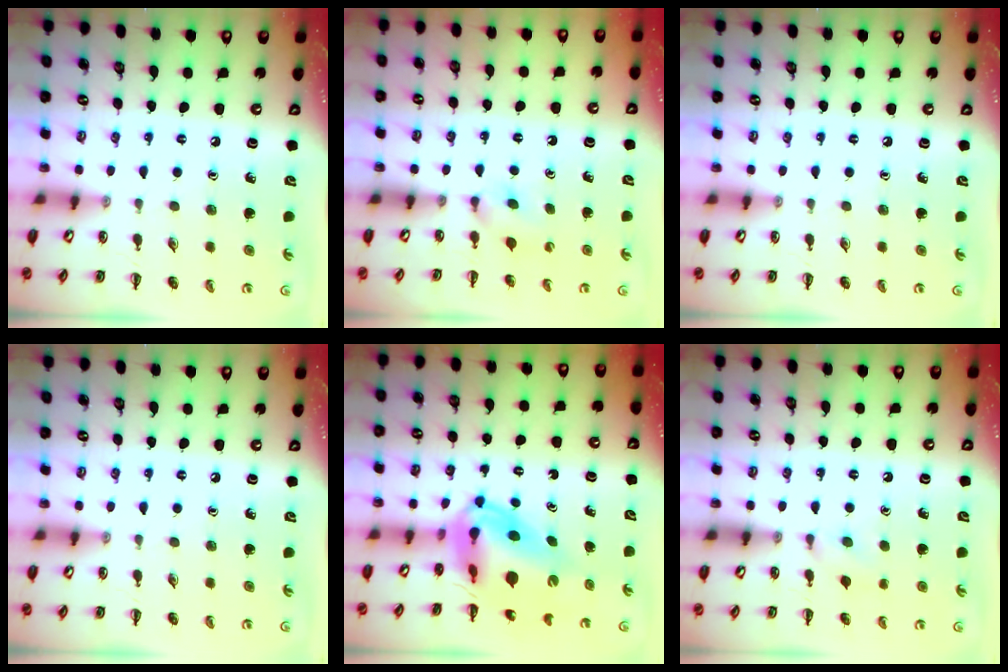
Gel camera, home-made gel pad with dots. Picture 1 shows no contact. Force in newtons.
{"total": 2.5, "press": 2.3, "slide": 1.0}
{"total": 0.0}
{"total": 0.0}
{"total": 9.1, "press": 8.8, "slide": 2.5}
{"total": 4.4, "press": 4.1, "slide": 1.7}